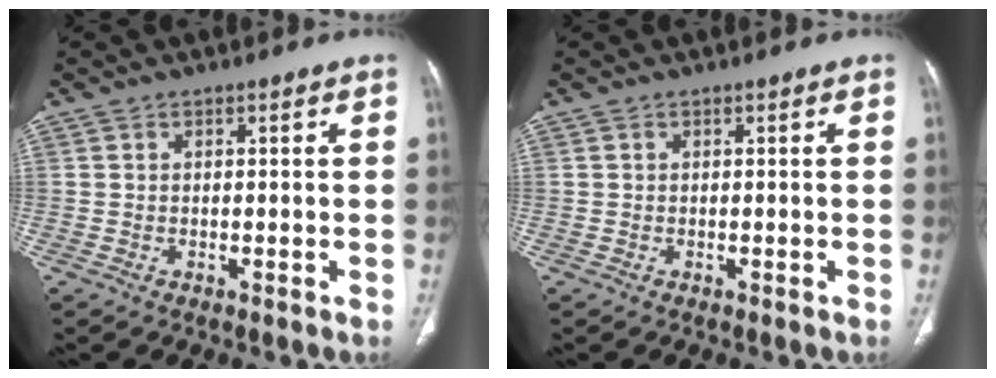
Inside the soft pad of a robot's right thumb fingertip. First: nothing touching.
{"total": 0.0}